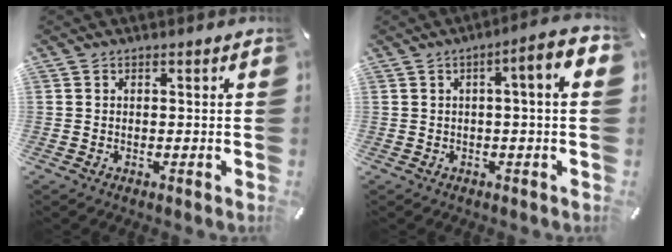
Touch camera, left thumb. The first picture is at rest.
{"total": 7.2, "force": [1.3, 1.0, 7.0], "torque": [-0.105, -0.007, 0.014]}